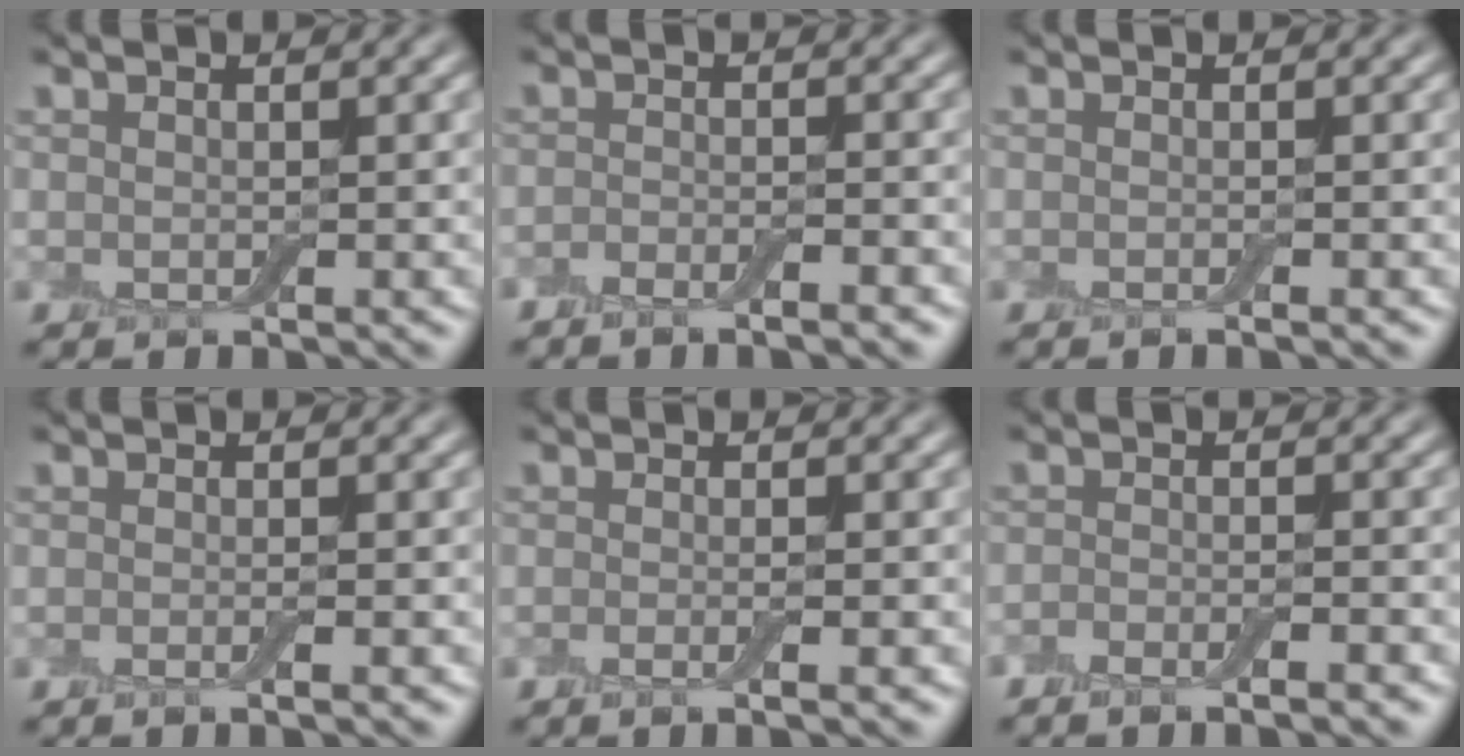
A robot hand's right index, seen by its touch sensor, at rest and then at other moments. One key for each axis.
{"total": 2.3, "fx": -1.7, "fy": 0.3, "fz": 1.5, "tx": -0.030, "ty": 0.000, "tz": -0.033}
{"total": 0.7, "fx": -0.3, "fy": 0.1, "fz": 0.6, "tx": -0.006, "ty": -0.004, "tz": -0.008}
{"total": 1.5, "fx": -0.5, "fy": 0.5, "fz": 1.4, "tx": -0.009, "ty": -0.002, "tz": -0.012}
{"total": 2.2, "fx": -0.6, "fy": 0.8, "fz": 2.0, "tx": -0.008, "ty": -0.001, "tz": -0.015}
{"total": 2.6, "fx": -1.8, "fy": 0.4, "fz": 1.8, "tx": -0.033, "ty": 0.003, "tz": -0.033}